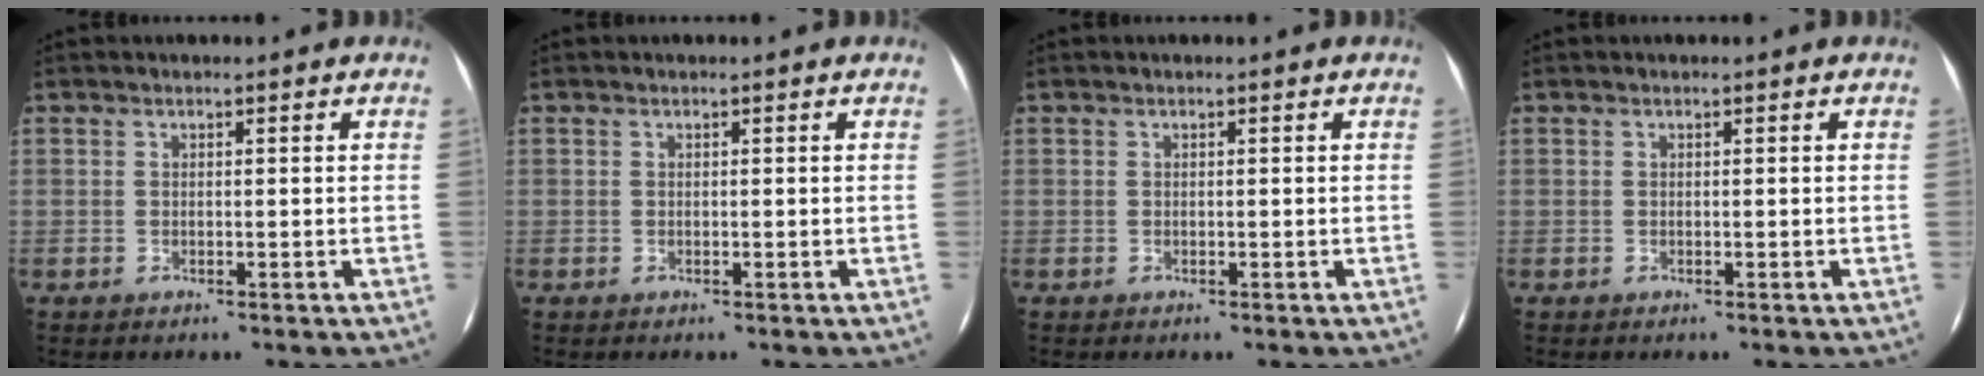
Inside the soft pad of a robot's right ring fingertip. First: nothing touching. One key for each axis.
{"total": 0.0}
{"total": 0.0}
{"total": 0.0}